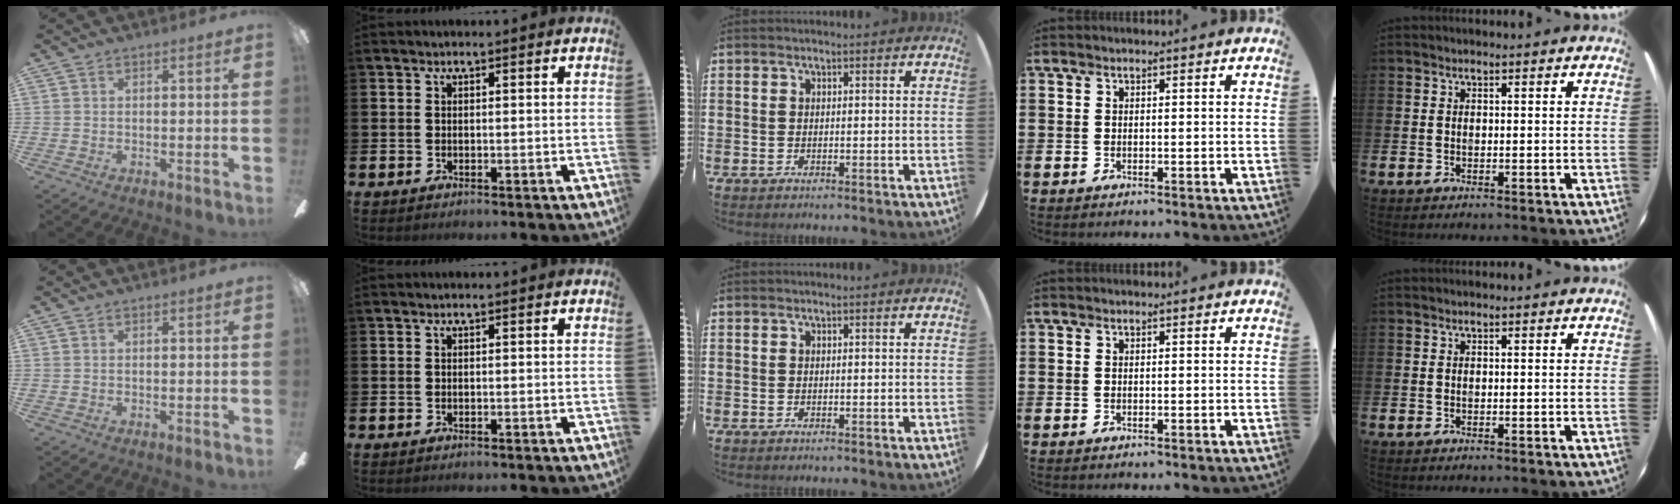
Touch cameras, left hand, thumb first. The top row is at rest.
{}